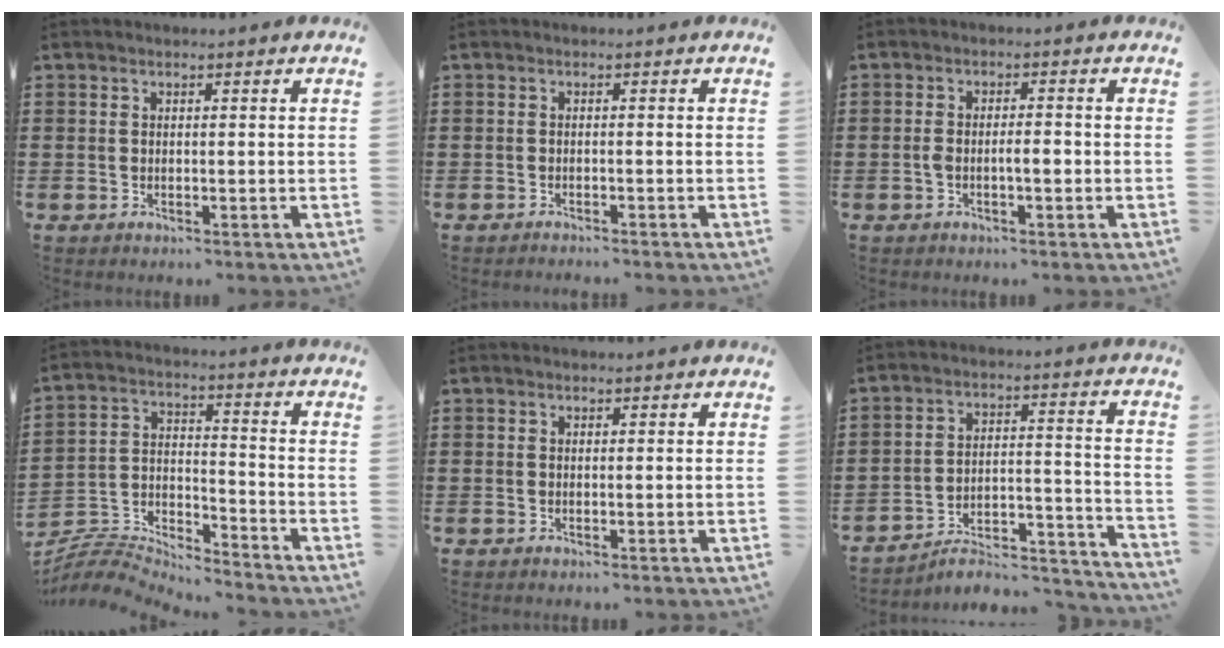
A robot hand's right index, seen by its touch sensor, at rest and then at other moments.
{"total": 1.0, "force": [-1.0, -0.1, 0.0], "torque": [-0.001, -0.002, -0.021]}
{"total": 2.9, "force": [-0.9, 0.8, 2.6], "torque": [-0.047, 0.005, -0.017]}
{"total": 6.3, "force": [-6.1, 1.0, 0.9], "torque": [-0.040, -0.004, -0.129]}
{"total": 0.0}
{"total": 4.8, "force": [-4.4, 1.2, 1.6], "torque": [-0.028, -0.006, -0.090]}